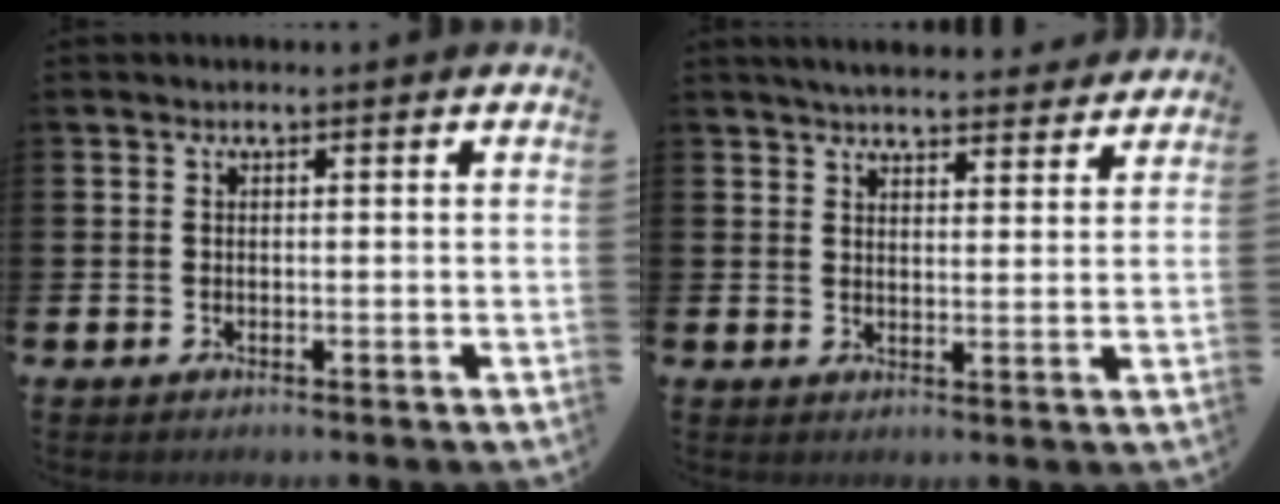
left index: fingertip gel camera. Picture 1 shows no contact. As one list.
[{"total": 4.5, "force": [4.4, 0.6, 0.6], "torque": [-0.016, -0.026, 0.078]}]